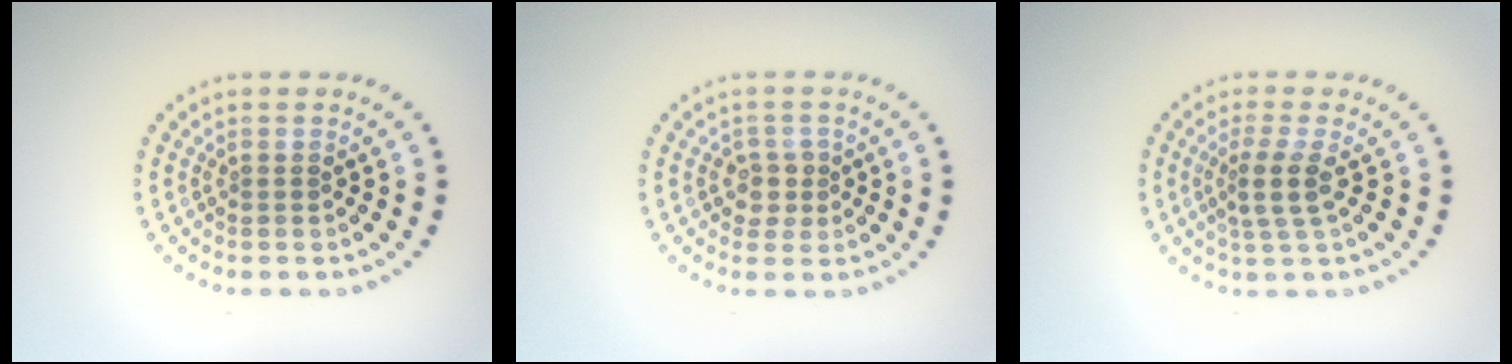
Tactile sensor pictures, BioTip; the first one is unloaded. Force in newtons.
{"total": 2.0, "press": 1.7, "slide": 0.9}
{"total": 2.5, "press": 2.0, "slide": 1.6}